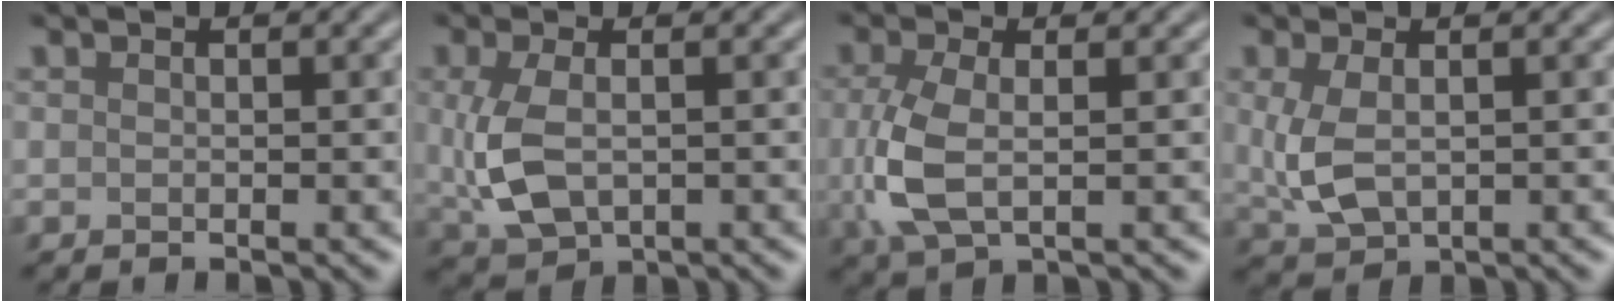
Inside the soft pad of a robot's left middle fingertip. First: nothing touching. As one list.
[{"total": 4.8, "force": [0.1, 2.9, 3.9], "torque": [-0.098, -0.005, 0.007]}, {"total": 4.7, "force": [0.0, 2.4, 4.1], "torque": [-0.107, -0.005, 0.000]}, {"total": 3.7, "force": [0.3, 2.1, 3.0], "torque": [-0.077, 0.001, 0.012]}]